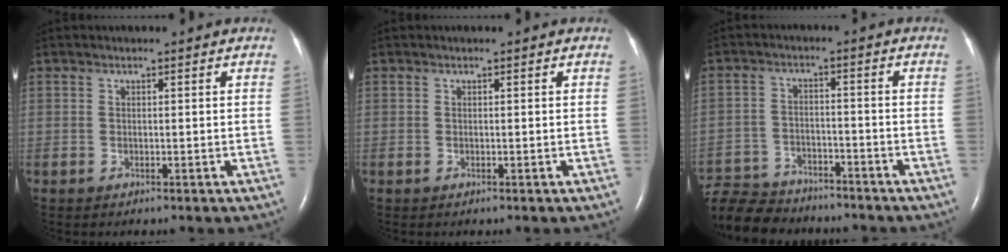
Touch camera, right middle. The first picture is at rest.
{"total": 0.0}
{"total": 12.4, "force": [-11.4, 3.7, 3.4], "torque": [-0.070, 0.005, -0.182]}